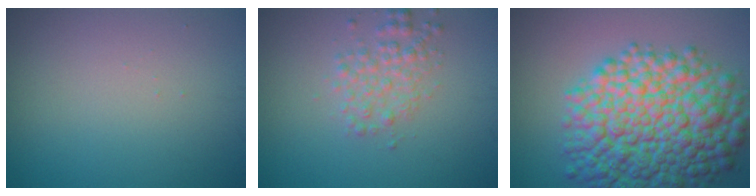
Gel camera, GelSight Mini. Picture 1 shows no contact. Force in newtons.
{"total": 2.5, "press": 2.5, "slide": 0.0}
{"total": 12.7, "press": 12.7, "slide": 0.3}